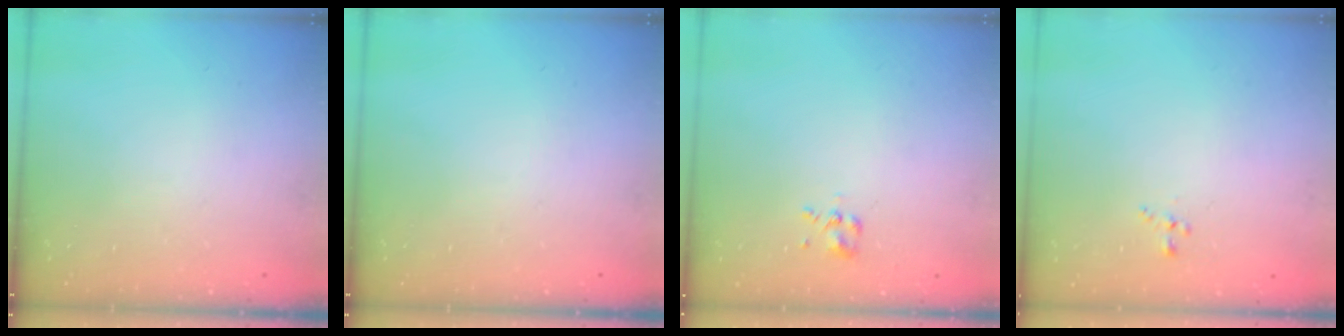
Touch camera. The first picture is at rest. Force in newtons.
{"total": 0.0}
{"total": 1.9, "press": 1.8, "slide": 0.8}
{"total": 0.0}